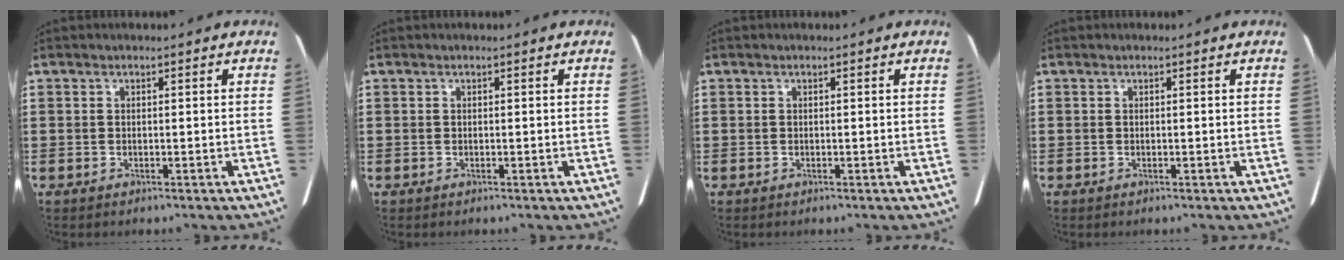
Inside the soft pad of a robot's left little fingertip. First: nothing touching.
{"total": 0.0}
{"total": 0.0}
{"total": 0.0}